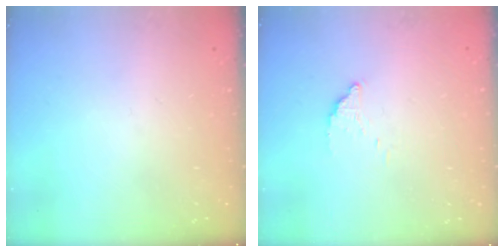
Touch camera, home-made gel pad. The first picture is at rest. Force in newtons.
{"total": 2.8, "press": 2.8, "slide": 0.1}